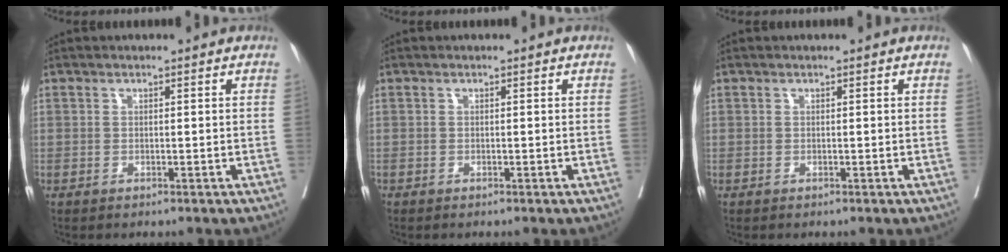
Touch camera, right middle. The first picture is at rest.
{"total": 0.0}
{"total": 0.0}